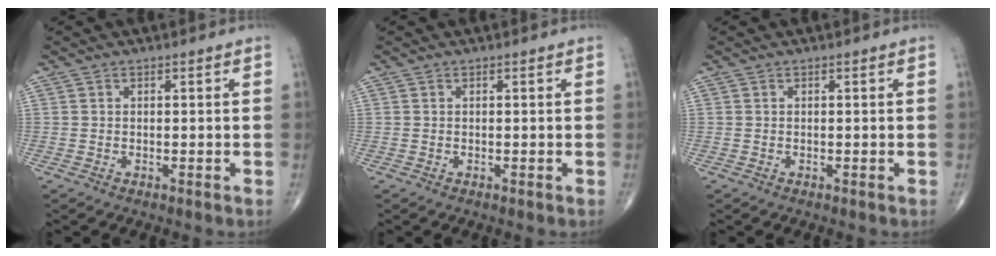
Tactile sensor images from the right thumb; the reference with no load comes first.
{"total": 0.0}
{"total": 0.0}